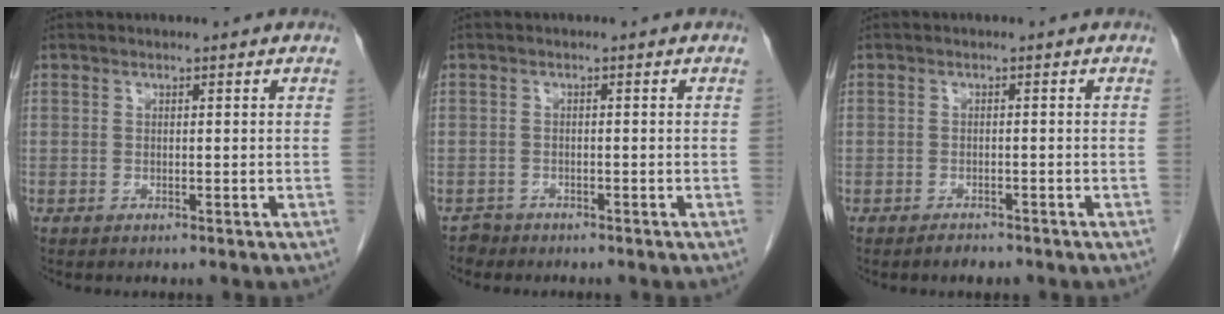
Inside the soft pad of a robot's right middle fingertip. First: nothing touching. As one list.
[{"total": 1.4, "force": [-1.2, 0.6, -0.5], "torque": [0.004, 0.000, -0.022]}, {"total": 1.5, "force": [-1.3, 0.5, 0.6], "torque": [-0.015, -0.002, -0.016]}]